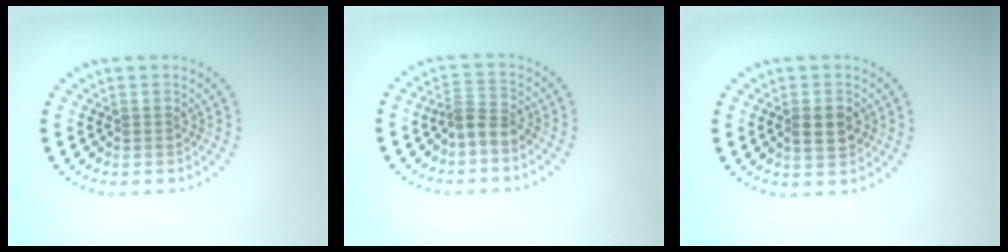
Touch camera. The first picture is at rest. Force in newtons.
{"total": 2.4, "press": 1.8, "slide": 1.6}
{"total": 2.5, "press": 2.5, "slide": 0.2}